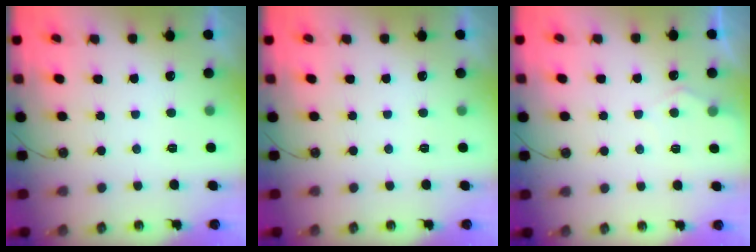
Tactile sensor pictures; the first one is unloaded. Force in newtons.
{"total": 0.0}
{"total": 5.0, "press": 4.9, "slide": 0.5}